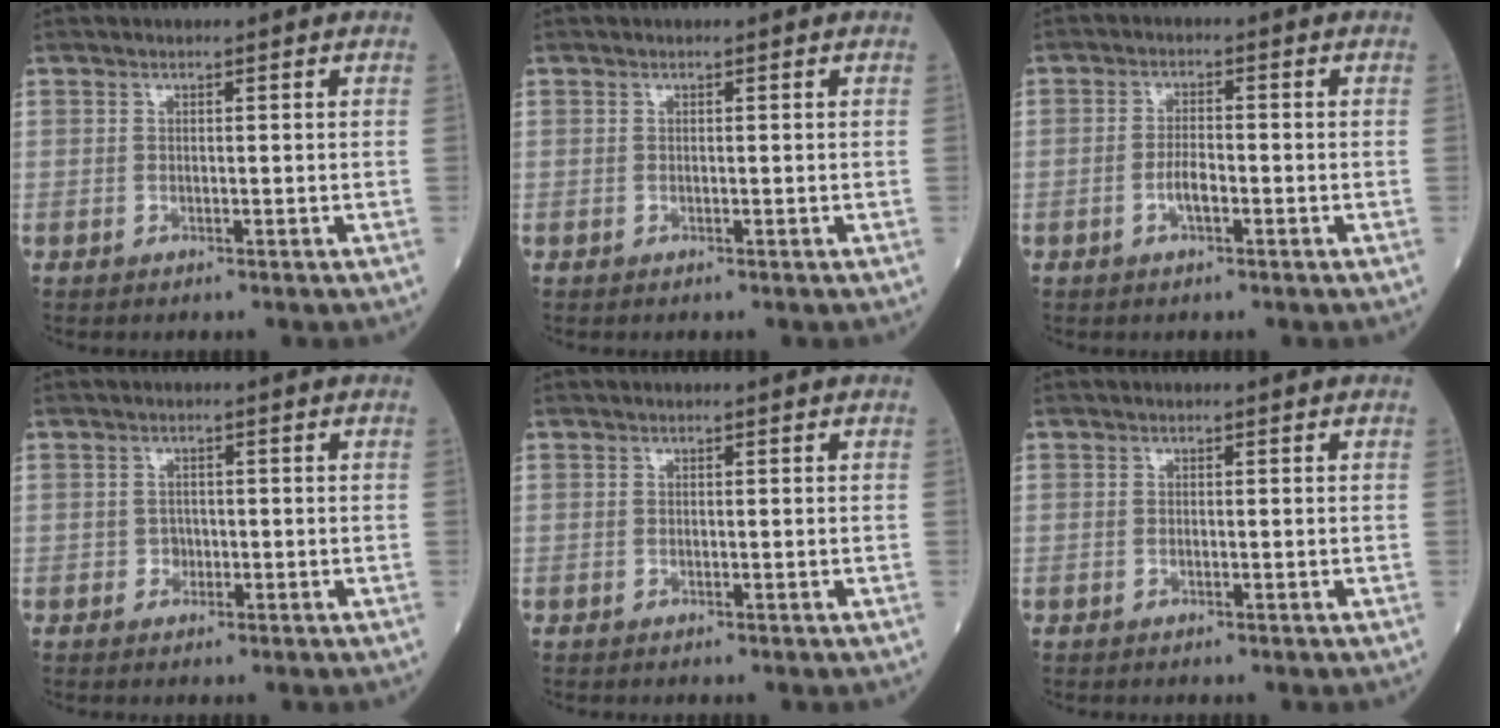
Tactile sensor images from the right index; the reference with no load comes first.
{"total": 0.0}
{"total": 2.8, "force": [-1.1, 0.7, 2.5], "torque": [-0.048, 0.003, -0.021]}
{"total": 1.1, "force": [-0.4, 1.0, 0.4], "torque": [-0.001, 0.005, -0.007]}
{"total": 0.0}
{"total": 0.0}